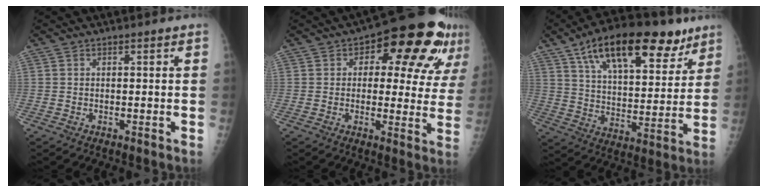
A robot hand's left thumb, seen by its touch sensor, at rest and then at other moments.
{"total": 16.9, "force": [7.1, 8.2, 13.0], "torque": [-0.116, -0.001, 0.086]}
{"total": 23.6, "force": [14.1, 10.4, 15.9], "torque": [-0.221, -0.029, 0.230]}